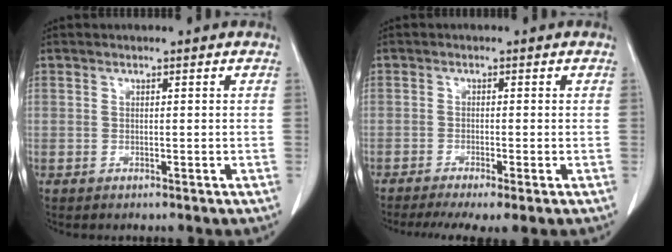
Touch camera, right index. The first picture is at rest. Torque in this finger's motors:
{"motor_torque": [1.09, -1.05, 0.40, 0.11]}